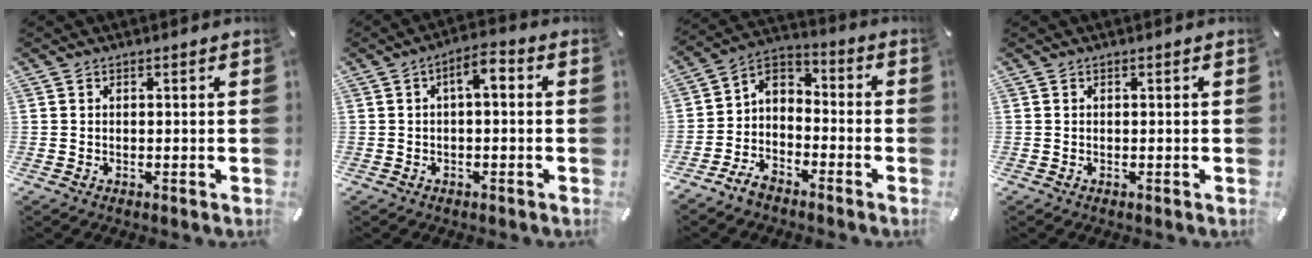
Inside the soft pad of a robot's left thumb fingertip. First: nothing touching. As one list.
[{"total": 4.8, "force": [0.0, 1.9, 4.4], "torque": [-0.077, 0.012, -0.005]}, {"total": 5.7, "force": [-3.8, 4.1, 1.4], "torque": [-0.033, 0.018, -0.079]}, {"total": 0.0}]